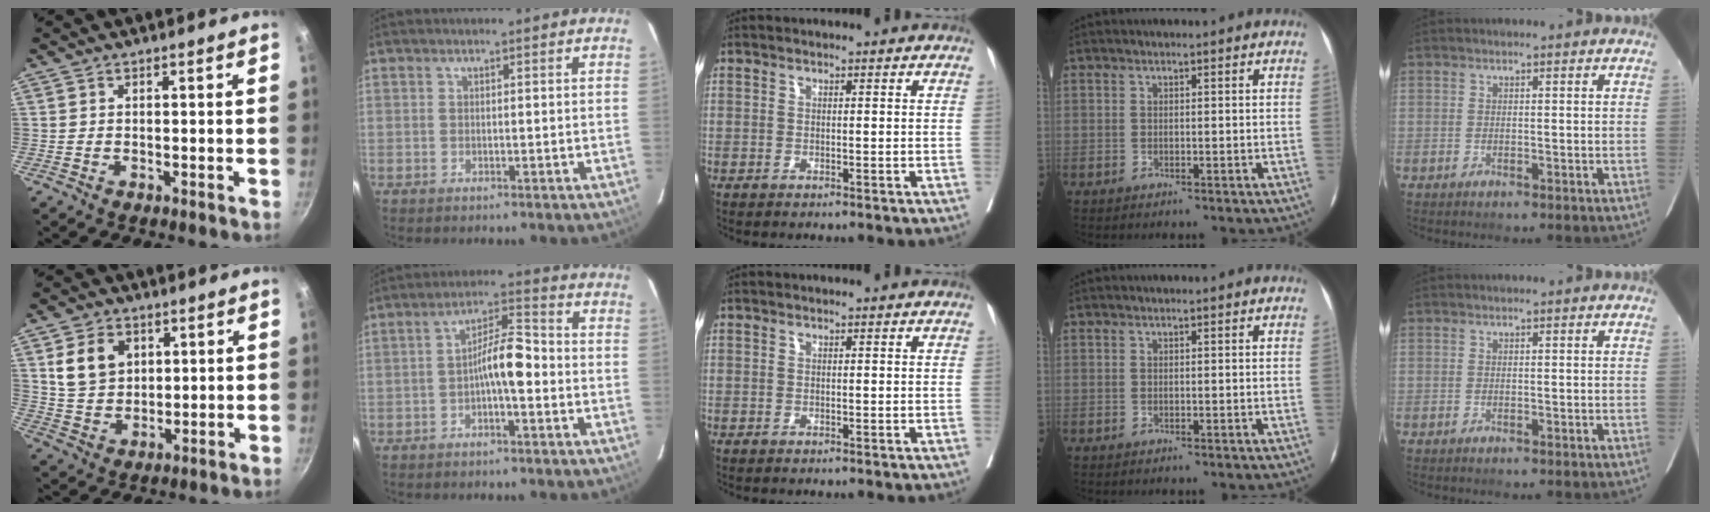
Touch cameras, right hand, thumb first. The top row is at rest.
{"thumb": {"total": 9.4, "force": [3.2, 7.1, 5.2], "torque": [-0.070, -0.011, 0.068]}, "index": {"total": 7.0, "force": [-1.5, 1.5, 6.6], "torque": [-0.114, 0.025, -0.027]}}